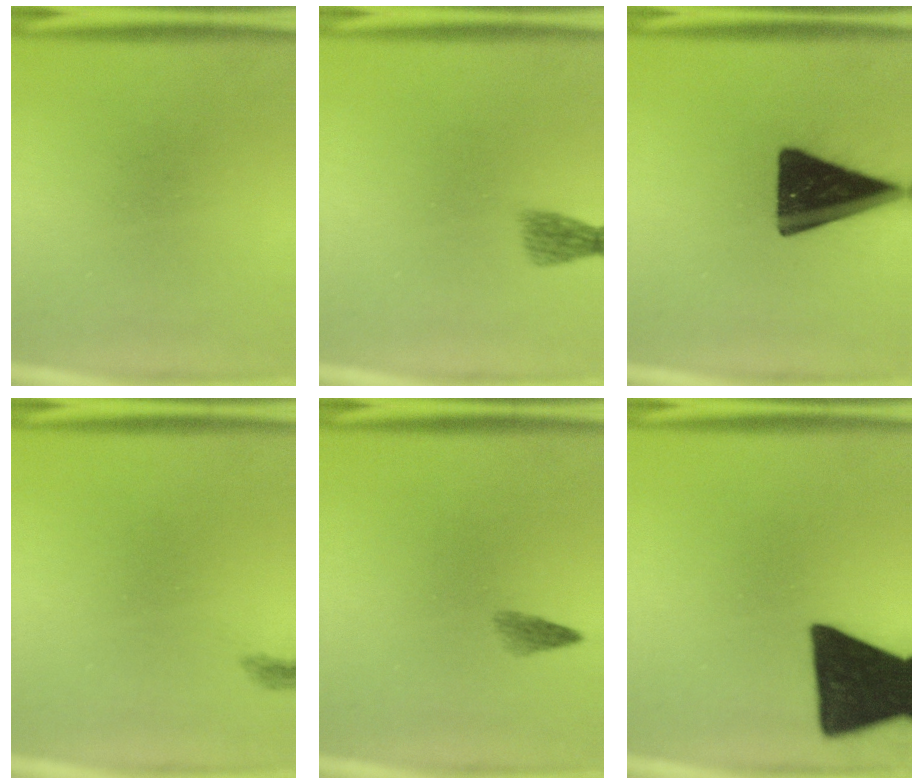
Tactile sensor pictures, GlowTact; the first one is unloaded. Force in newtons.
{"total": 2.4}
{"total": 17.8}
{"total": 0.7}
{"total": 1.5}
{"total": 19.2}